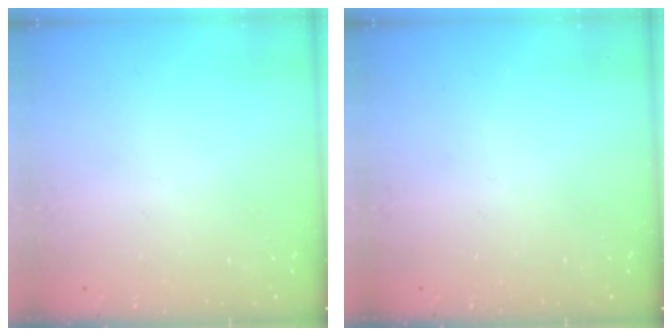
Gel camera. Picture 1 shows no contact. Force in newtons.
{"total": 0.0}